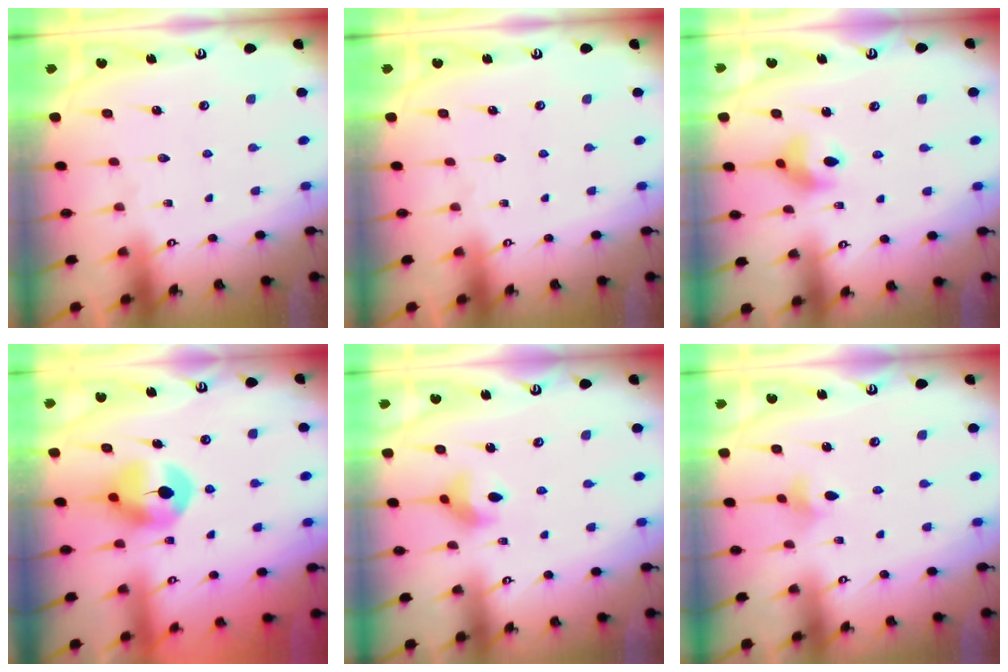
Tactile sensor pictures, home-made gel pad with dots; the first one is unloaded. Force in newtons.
{"total": 0.0}
{"total": 8.6, "press": 8.3, "slide": 2.4}
{"total": 9.0, "press": 9.0, "slide": 0.5}
{"total": 7.0, "press": 6.9, "slide": 0.9}
{"total": 3.1, "press": 3.0, "slide": 0.6}